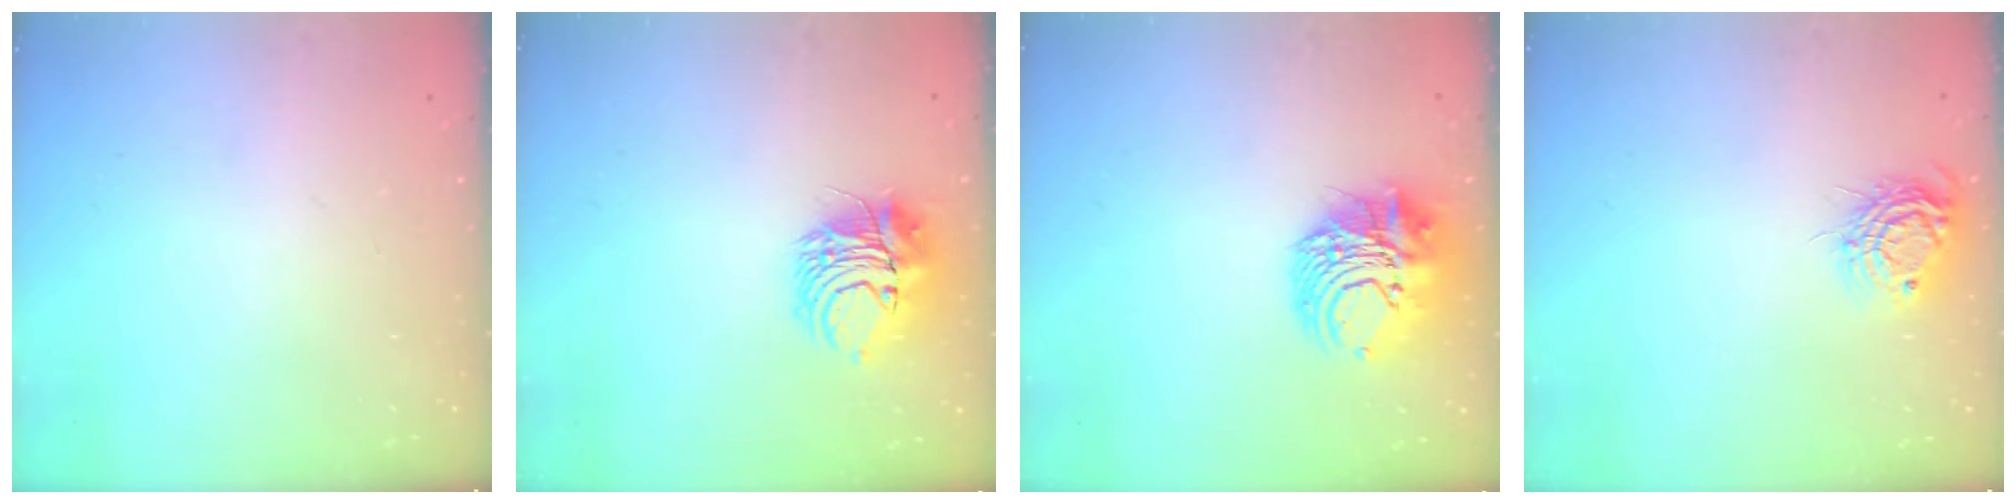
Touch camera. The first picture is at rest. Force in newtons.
{"total": 9.1, "press": 9.1, "slide": 1.1}
{"total": 12.3, "press": 12.2, "slide": 1.6}
{"total": 10.2, "press": 10.2, "slide": 0.6}